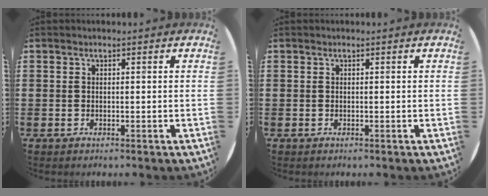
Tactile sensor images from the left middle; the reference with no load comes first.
{"total": 0.0}